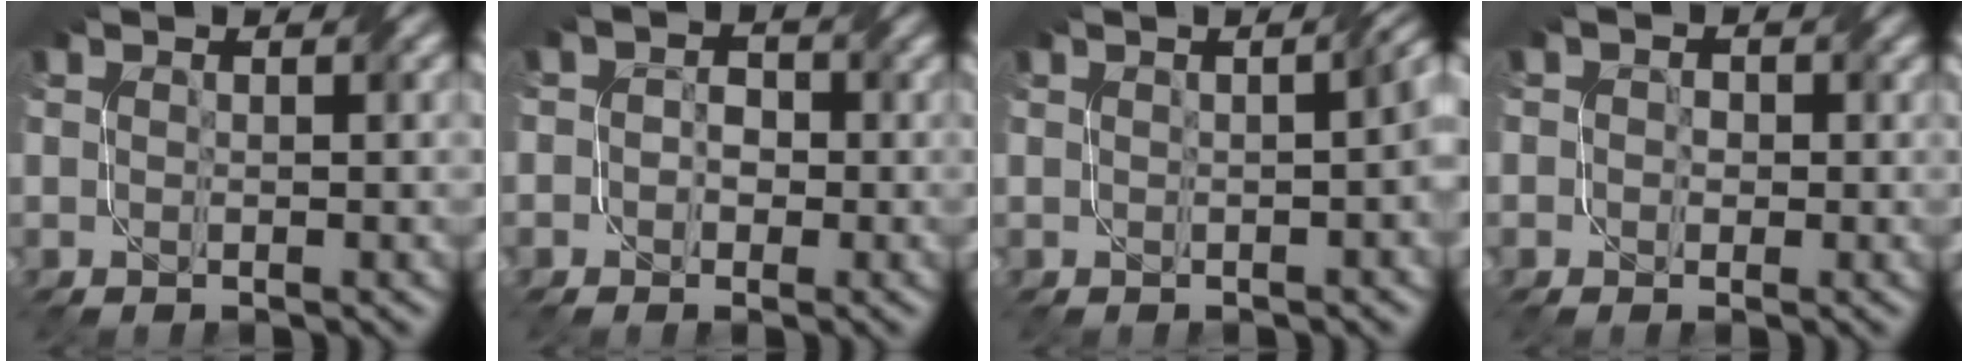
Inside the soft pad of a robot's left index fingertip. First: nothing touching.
{"total": 2.8, "force": [0.1, 2.6, 1.2], "torque": [0.005, 0.005, -0.025]}
{"total": 3.6, "force": [-0.1, 1.3, 3.4], "torque": [-0.023, 0.010, 0.004]}
{"total": 2.1, "force": [0.4, 1.9, 0.8], "torque": [0.000, 0.001, -0.010]}